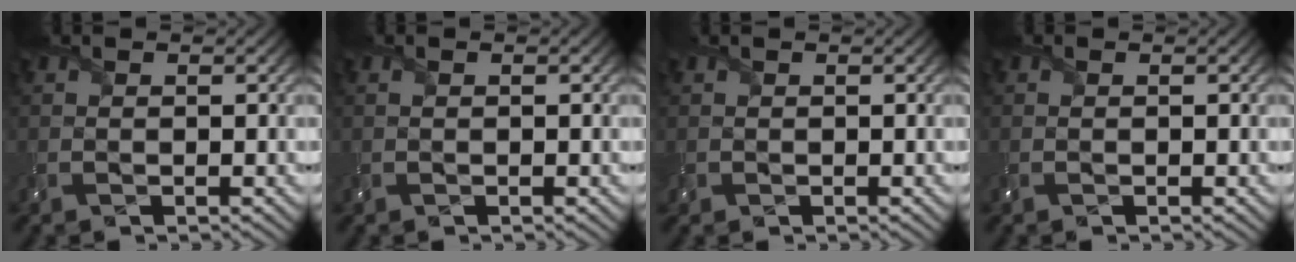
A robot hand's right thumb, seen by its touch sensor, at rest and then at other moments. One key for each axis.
{"total": 0.5, "fx": 0.3, "fy": 0.1, "fz": 0.4, "tx": -0.011, "ty": 0.003, "tz": 0.006}
{"total": 1.0, "fx": 0.4, "fy": 0.9, "fz": 0.1, "tx": -0.005, "ty": -0.001, "tz": 0.007}
{"total": 0.0}